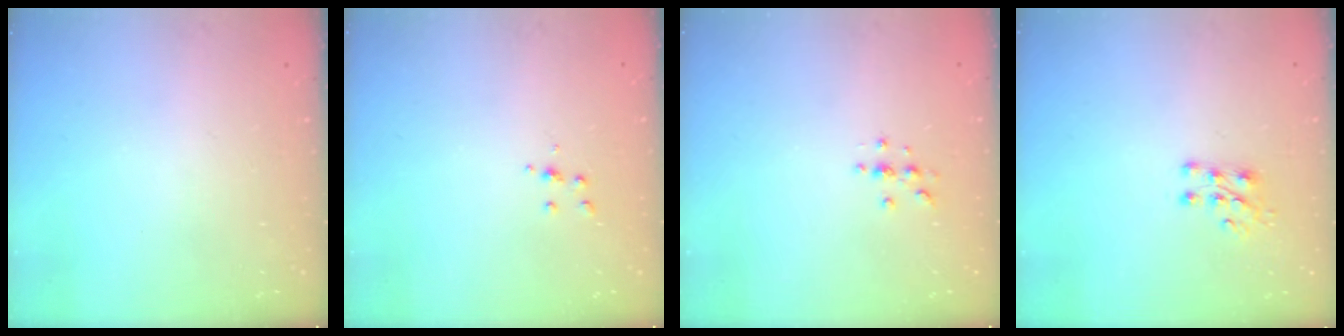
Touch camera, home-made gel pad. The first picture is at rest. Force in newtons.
{"total": 3.5, "press": 3.4, "slide": 0.4}
{"total": 2.7, "press": 2.7, "slide": 0.3}
{"total": 7.1, "press": 7.0, "slide": 0.9}